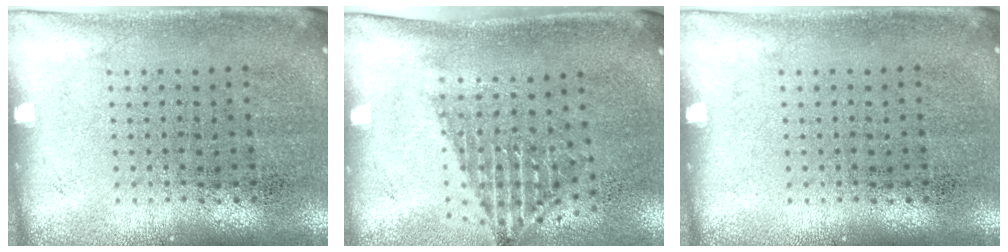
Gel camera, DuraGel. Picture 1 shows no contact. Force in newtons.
{"total": 1.5, "press": 1.1, "slide": 1.0}
{"total": 0.0}